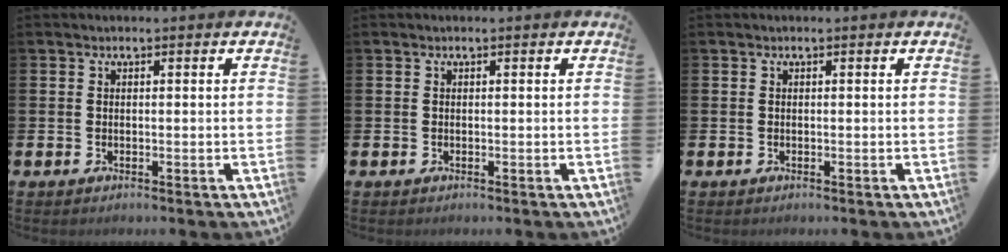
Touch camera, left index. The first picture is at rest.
{"total": 0.0}
{"total": 0.0}